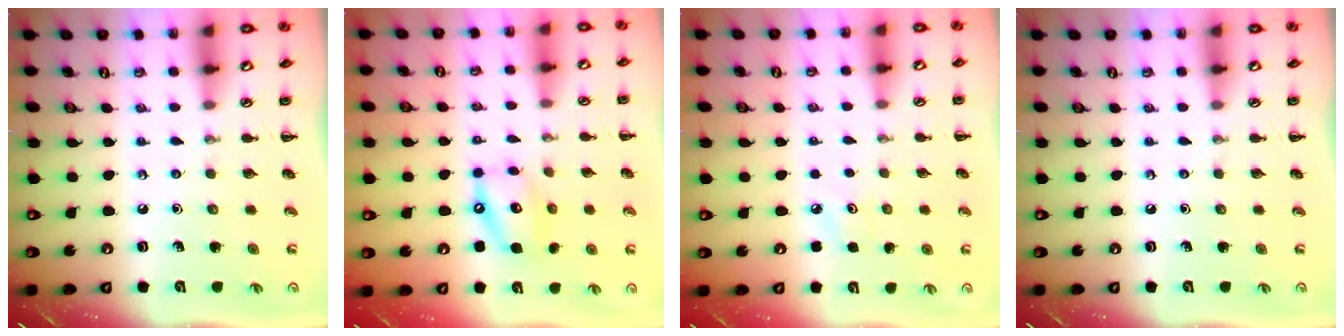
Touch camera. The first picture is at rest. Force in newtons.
{"total": 12.1, "press": 11.8, "slide": 2.8}
{"total": 2.8, "press": 2.7, "slide": 0.8}
{"total": 0.0}